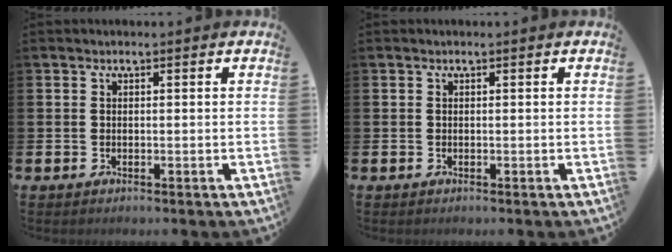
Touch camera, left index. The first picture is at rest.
{"total": 0.0}